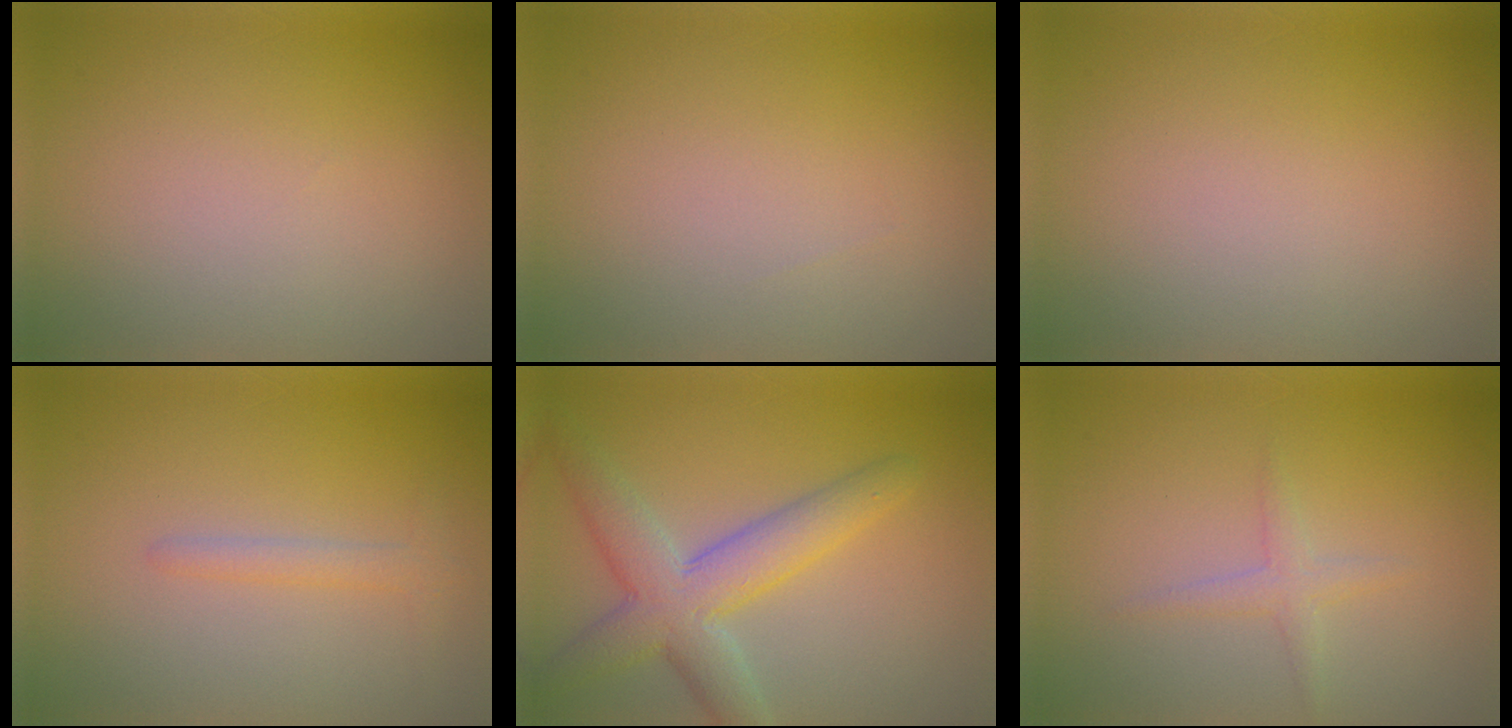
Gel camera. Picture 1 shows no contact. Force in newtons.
{"total": 0.0}
{"total": 0.0}
{"total": 1.5, "press": 1.5, "slide": 0.1}
{"total": 6.1, "press": 6.1, "slide": 0.4}
{"total": 1.5, "press": 1.5, "slide": 0.1}